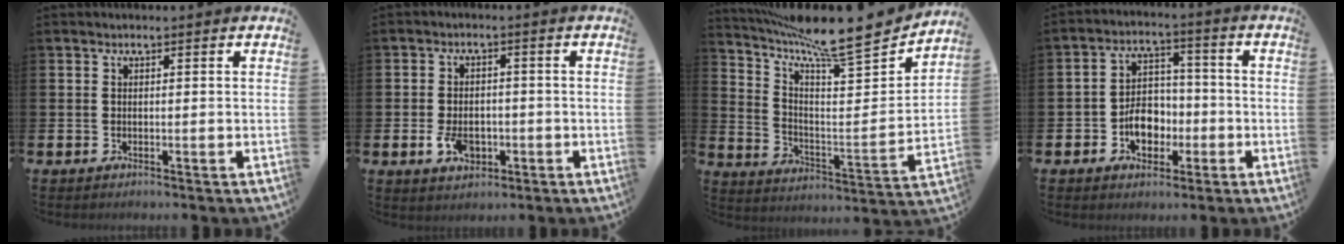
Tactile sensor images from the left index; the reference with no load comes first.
{"total": 4.2, "force": [-1.5, 2.6, 2.8], "torque": [-0.050, 0.000, -0.030]}
{"total": 11.9, "force": [10.7, 1.6, 5.0], "torque": [-0.114, -0.091, 0.170]}
{"total": 6.0, "force": [-1.9, 4.4, 3.6], "torque": [-0.051, 0.009, -0.038]}